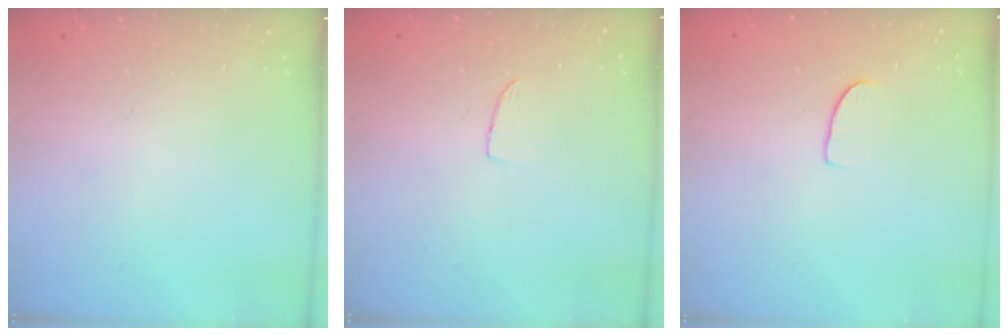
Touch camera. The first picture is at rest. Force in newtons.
{"total": 4.2, "press": 4.2, "slide": 0.4}
{"total": 5.3, "press": 5.3, "slide": 0.5}